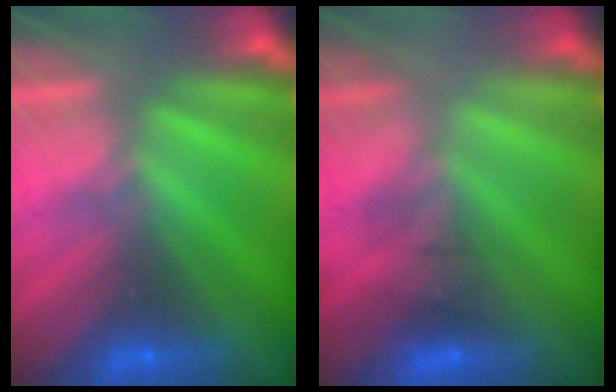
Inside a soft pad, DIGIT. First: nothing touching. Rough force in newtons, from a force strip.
{"total": 1.6}